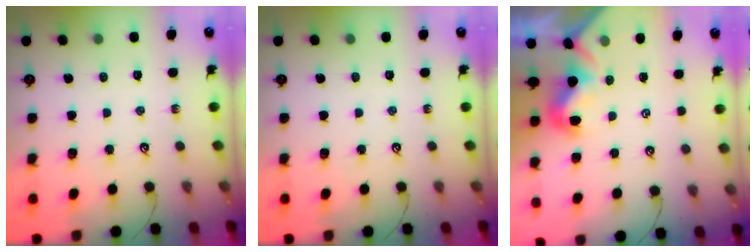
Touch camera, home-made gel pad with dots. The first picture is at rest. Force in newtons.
{"total": 0.0}
{"total": 1.0, "press": 0.8, "slide": 0.5}